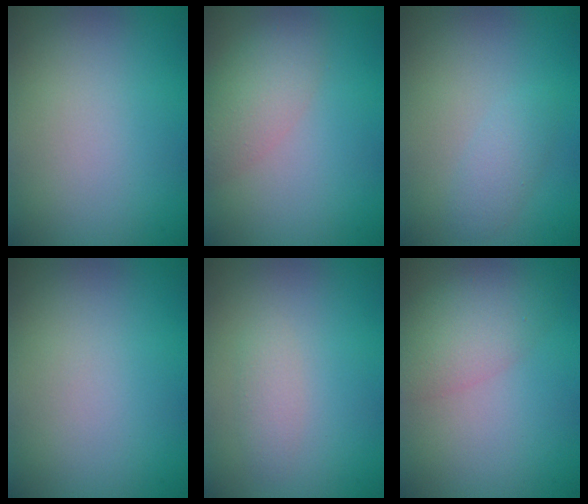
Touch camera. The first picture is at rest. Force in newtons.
{"total": 3.2, "press": 3.2, "slide": 0.1}
{"total": 1.6, "press": 1.6, "slide": 0.0}
{"total": 0.0}
{"total": 1.2, "press": 1.2, "slide": 0.1}
{"total": 4.0, "press": 4.0, "slide": 0.2}